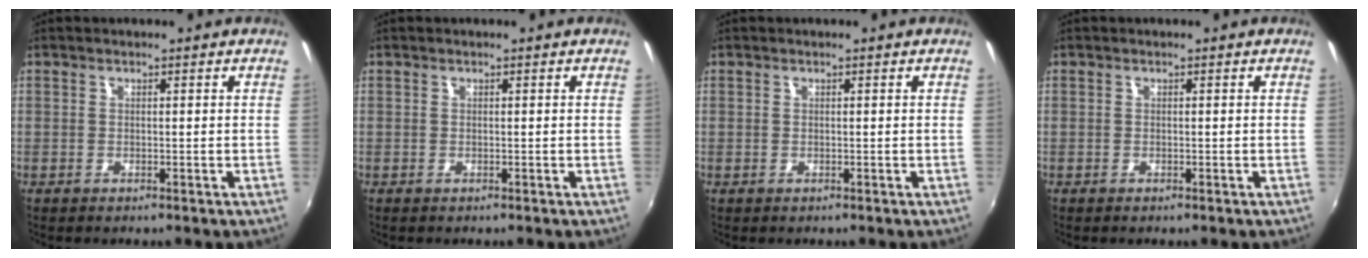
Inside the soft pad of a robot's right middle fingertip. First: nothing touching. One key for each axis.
{"total": 0.0}
{"total": 0.0}
{"total": 0.0}